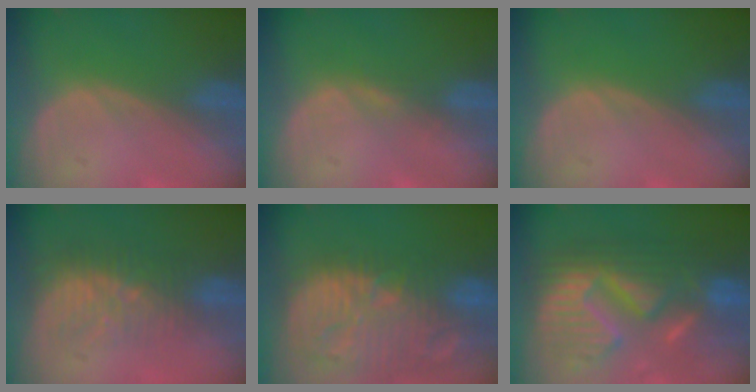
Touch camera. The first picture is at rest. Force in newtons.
{"total": 1.1, "press": 1.1, "slide": 0.2}
{"total": 0.0}
{"total": 8.0, "press": 7.0, "slide": 3.8}
{"total": 14.6, "press": 12.6, "slide": 7.3}
{"total": 13.1, "press": 13.0, "slide": 1.2}